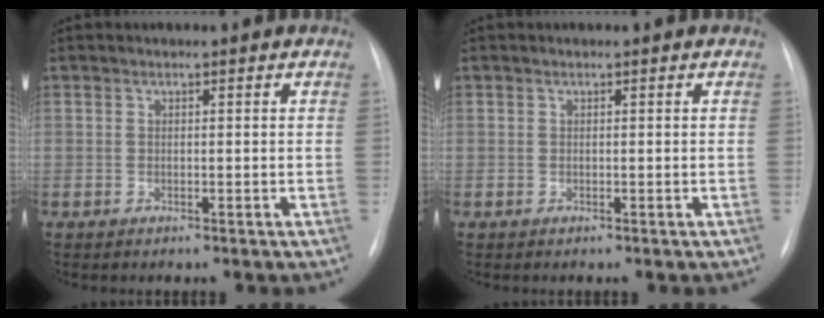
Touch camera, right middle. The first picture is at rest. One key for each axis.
{"total": 0.0}